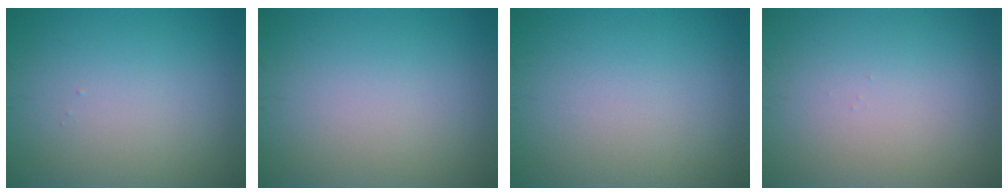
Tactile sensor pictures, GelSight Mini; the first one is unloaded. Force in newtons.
{"total": 0.0}
{"total": 0.0}
{"total": 0.0}